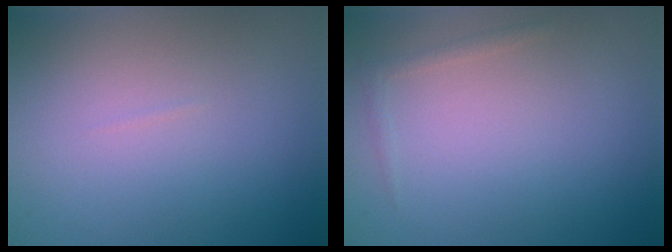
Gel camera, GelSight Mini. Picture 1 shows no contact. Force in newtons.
{"total": 0.8, "press": 0.8, "slide": 0.1}